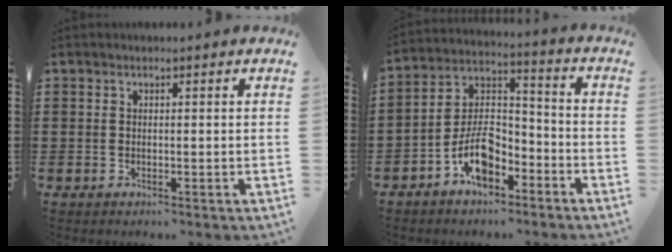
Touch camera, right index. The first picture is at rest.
{"total": 8.8, "force": [-5.2, 4.5, 5.5], "torque": [-0.124, 0.008, -0.100]}